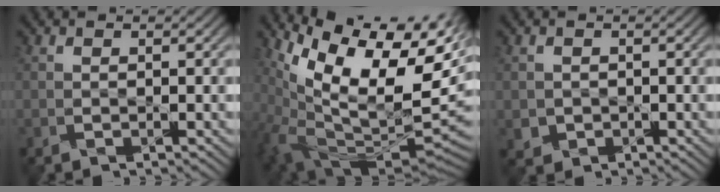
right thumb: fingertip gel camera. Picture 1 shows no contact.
{"total": 14.2, "force": [3.1, 6.2, 12.3], "torque": [-0.203, -0.019, 0.080]}
{"total": 1.3, "force": [0.0, 1.2, -0.5], "torque": [0.004, -0.004, 0.003]}